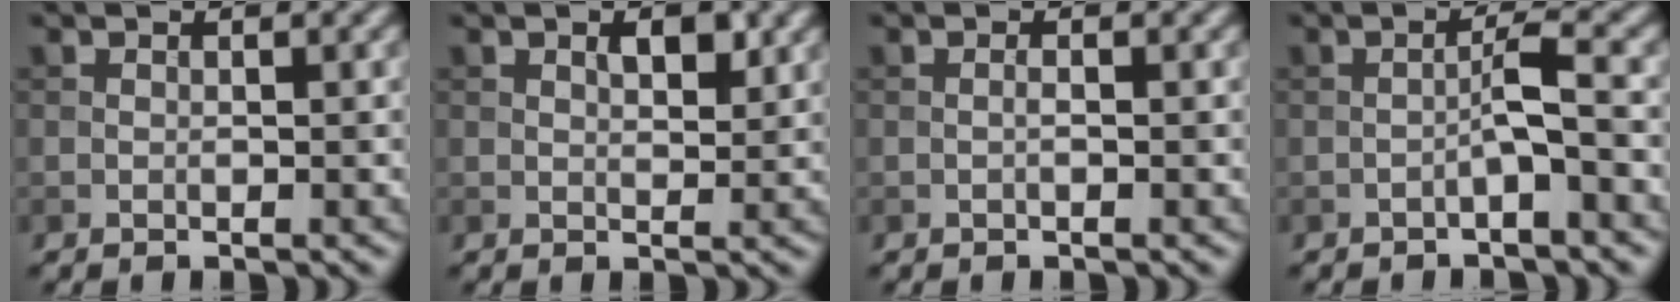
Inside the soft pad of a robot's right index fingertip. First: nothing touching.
{"total": 2.0, "force": [0.9, 1.0, 1.5], "torque": [-0.021, -0.003, 0.016]}
{"total": 0.5, "force": [-0.2, 0.0, 0.5], "torque": [-0.010, 0.001, -0.005]}
{"total": 2.1, "force": [-1.0, 0.0, 1.9], "torque": [-0.036, 0.014, -0.022]}